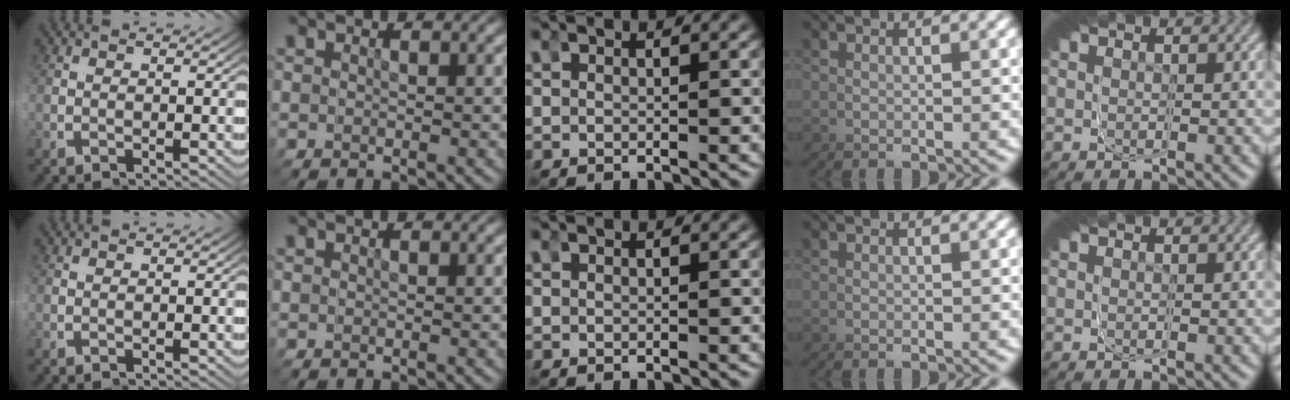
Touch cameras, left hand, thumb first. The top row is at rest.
{}